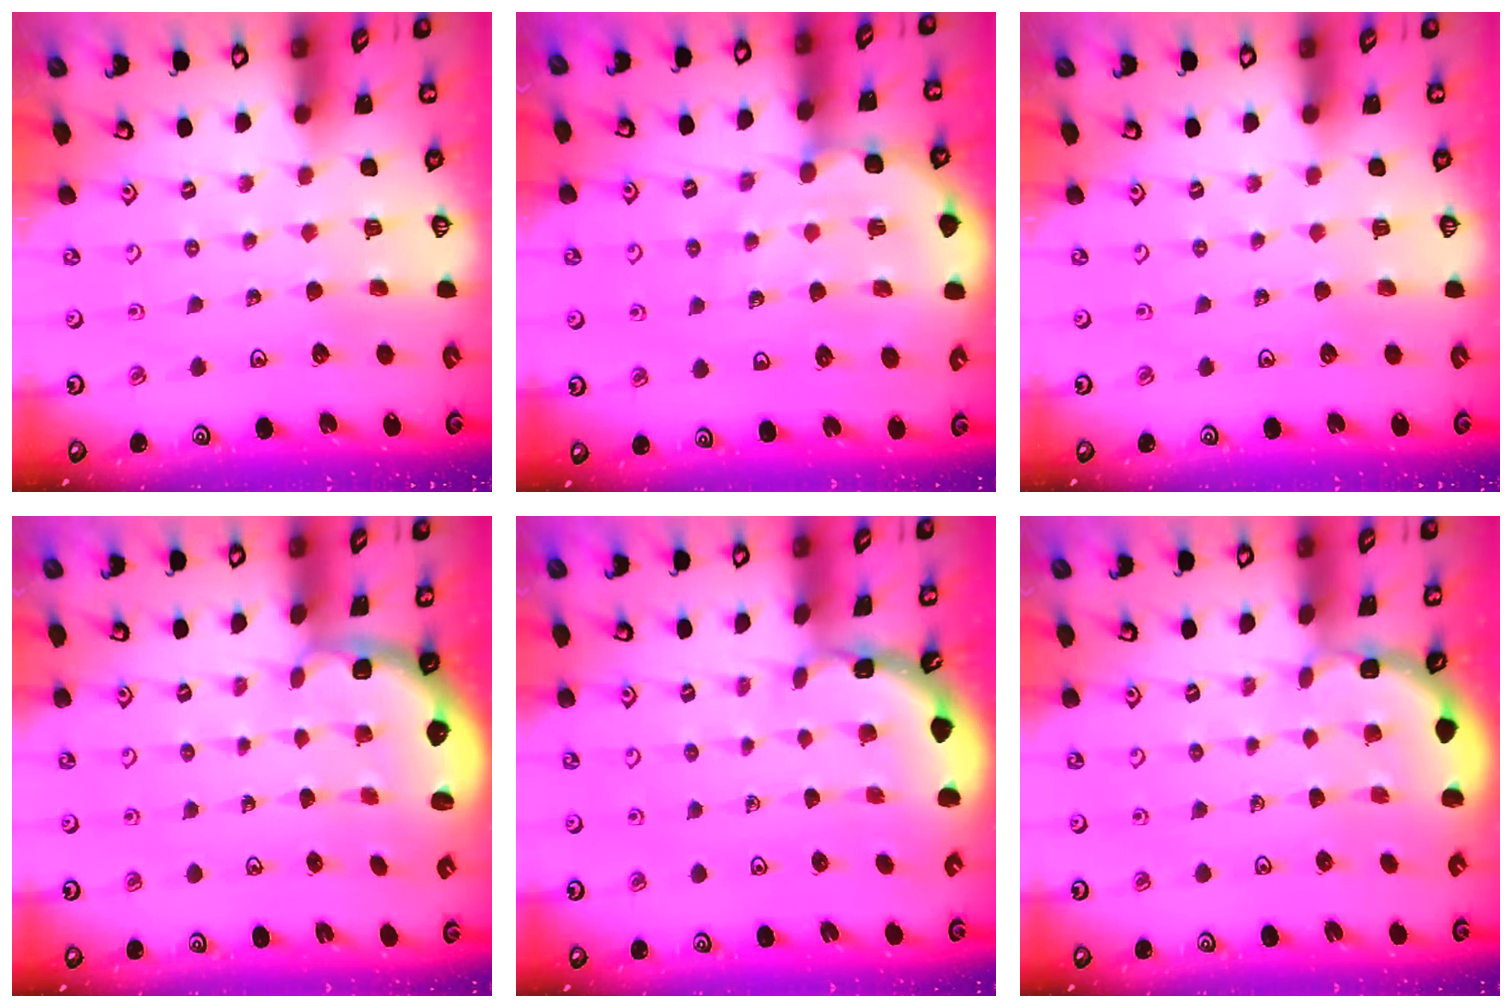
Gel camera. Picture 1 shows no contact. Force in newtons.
{"total": 8.5, "press": 8.3, "slide": 1.8}
{"total": 0.0}
{"total": 2.5, "press": 1.9, "slide": 1.7}
{"total": 1.9, "press": 1.9, "slide": 0.1}
{"total": 2.0, "press": 2.0, "slide": 0.1}